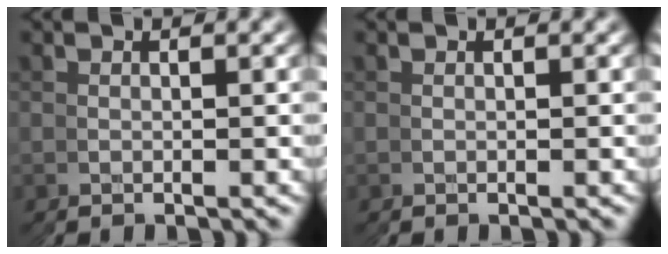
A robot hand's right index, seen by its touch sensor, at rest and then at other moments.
{"total": 0.0}